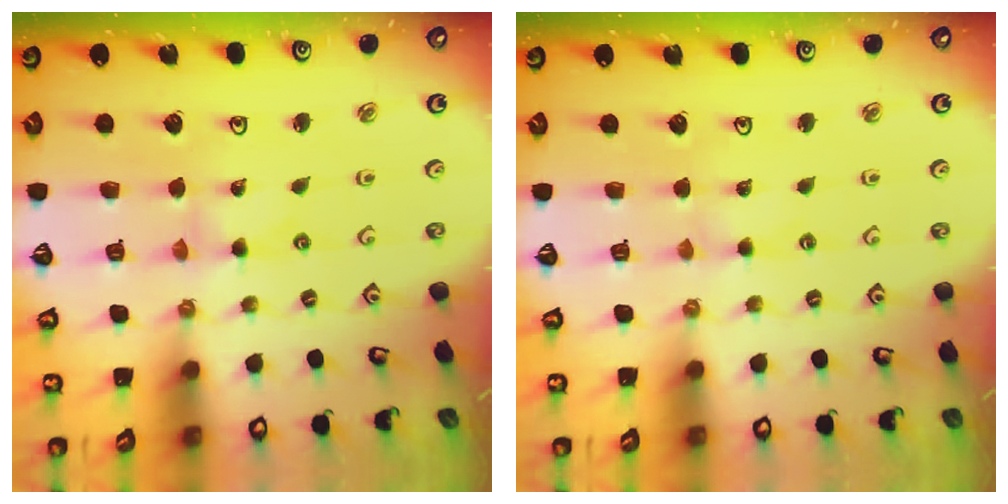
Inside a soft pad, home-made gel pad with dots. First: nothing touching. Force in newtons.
{"total": 0.0}